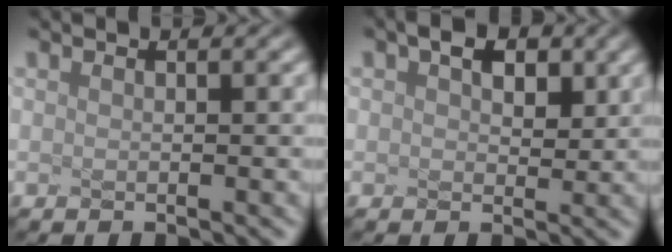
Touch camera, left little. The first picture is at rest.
{"total": 0.0}